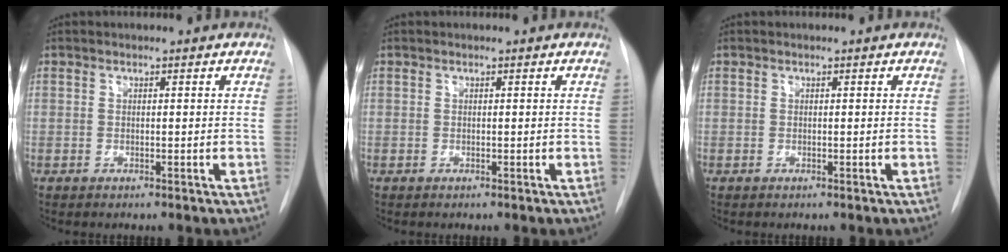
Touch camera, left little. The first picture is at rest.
{"total": 0.0}
{"total": 0.0}